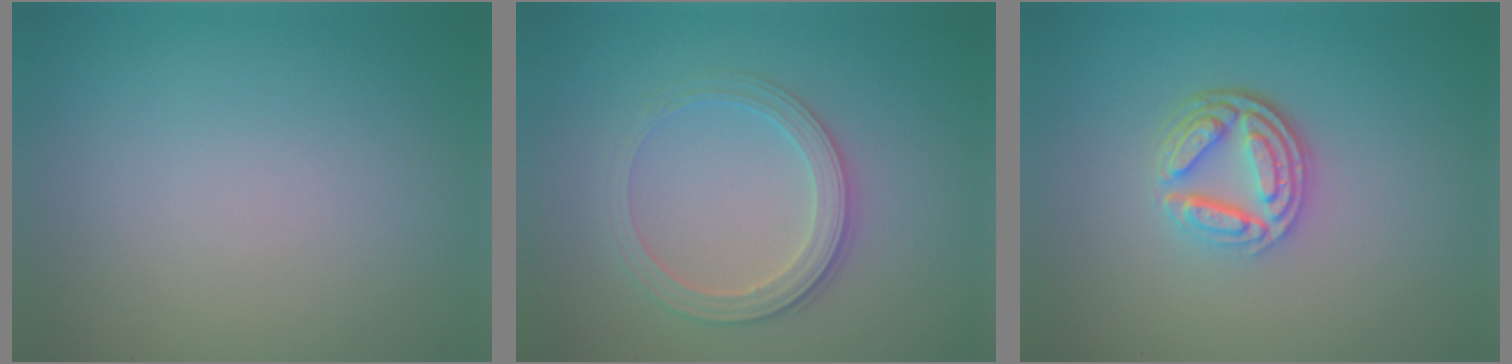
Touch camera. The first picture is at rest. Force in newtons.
{"total": 2.8, "press": 2.7, "slide": 0.7}
{"total": 4.5, "press": 3.3, "slide": 3.0}